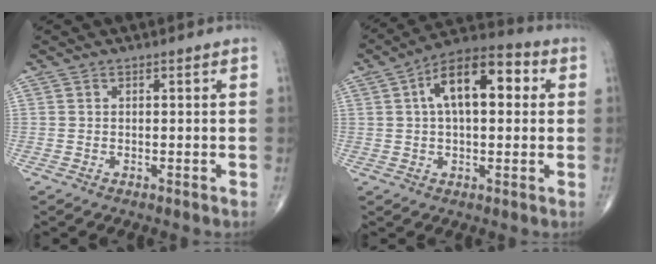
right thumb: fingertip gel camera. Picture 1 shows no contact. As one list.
[{"total": 13.9, "force": [3.0, 6.9, 11.7], "torque": [-0.174, 0.029, 0.039]}]